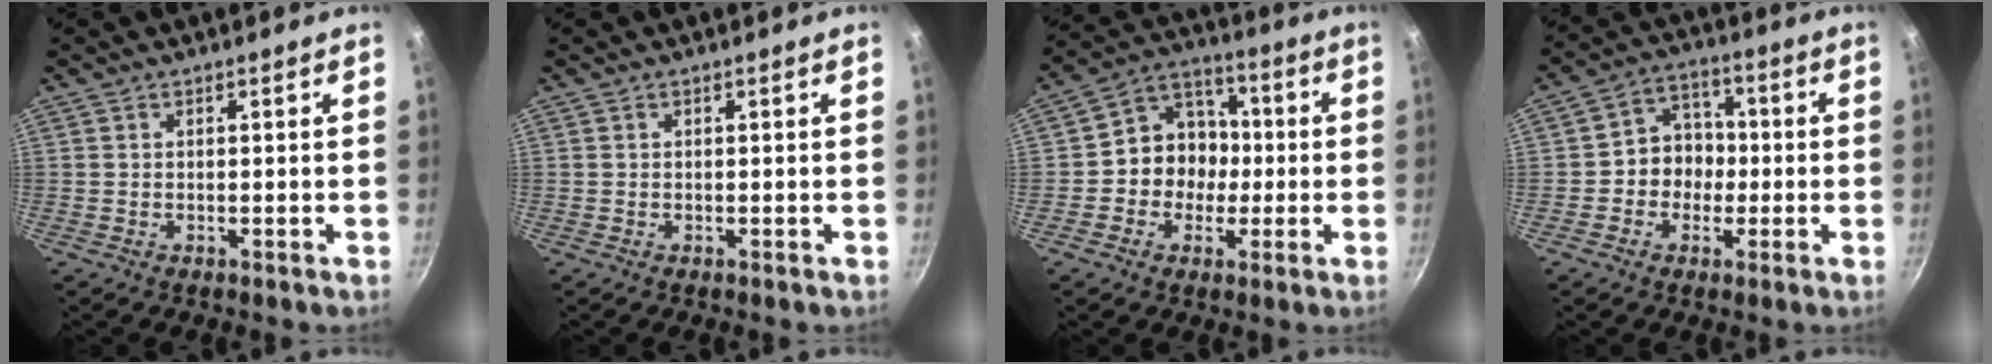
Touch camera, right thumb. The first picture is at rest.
{"total": 0.0}
{"total": 10.7, "force": [-1.2, 9.5, 4.8], "torque": [-0.027, 0.030, -0.038]}
{"total": 6.3, "force": [-1.3, 5.5, 2.9], "torque": [-0.002, 0.026, -0.032]}